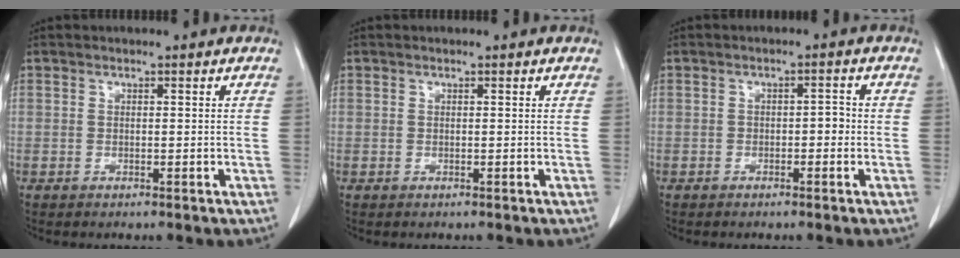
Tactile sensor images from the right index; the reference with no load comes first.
{"total": 0.0}
{"total": 1.7, "force": [-0.6, 0.8, 1.4], "torque": [-0.018, 0.008, -0.009]}